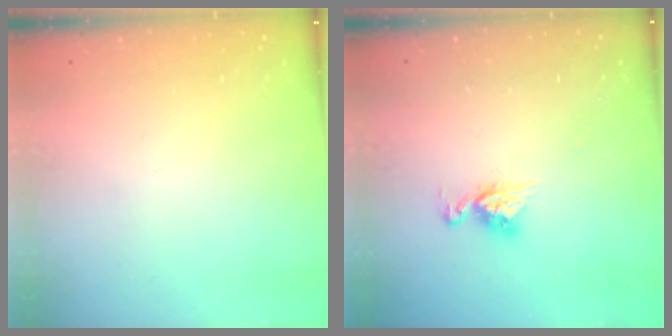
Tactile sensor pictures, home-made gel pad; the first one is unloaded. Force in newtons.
{"total": 6.9, "press": 6.8, "slide": 0.6}